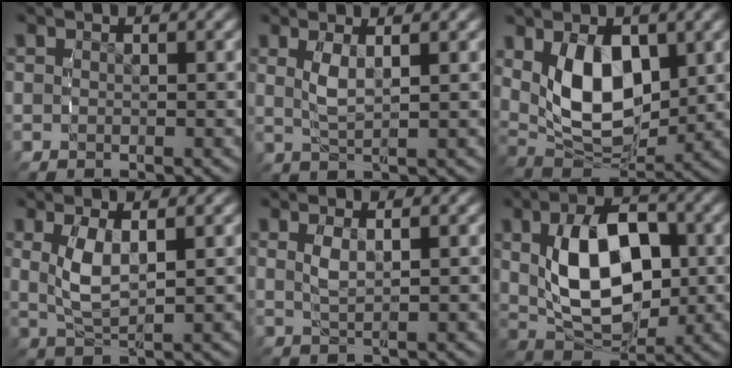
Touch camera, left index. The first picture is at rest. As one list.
[{"total": 1.9, "force": [0.7, 0.5, 1.7], "torque": [-0.048, -0.002, 0.016]}, {"total": 9.6, "force": [0.8, 6.9, 6.6], "torque": [-0.141, -0.022, 0.021]}, {"total": 3.5, "force": [0.6, 2.0, 2.8], "torque": [-0.085, -0.014, 0.019]}, {"total": 1.3, "force": [0.6, 0.1, 1.1], "torque": [-0.032, -0.002, 0.014]}, {"total": 10.2, "force": [0.1, 6.8, 7.6], "torque": [-0.141, -0.010, 0.005]}]